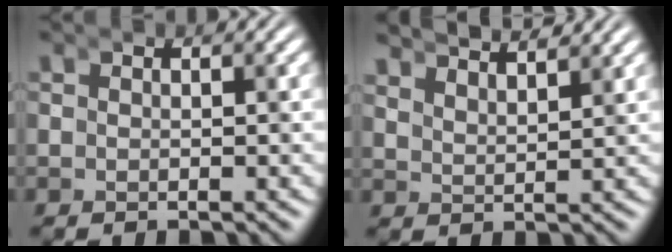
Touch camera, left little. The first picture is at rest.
{"total": 3.5, "force": [3.1, 0.9, 1.2], "torque": [-0.025, 0.005, 0.047]}